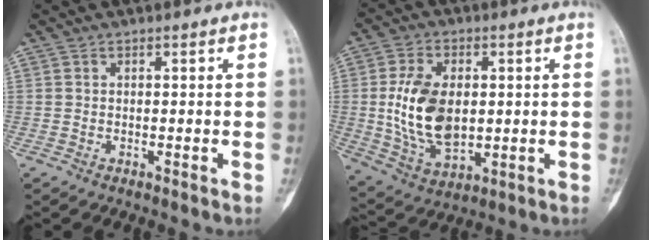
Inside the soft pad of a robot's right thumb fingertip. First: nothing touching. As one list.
[{"total": 14.3, "force": [0.6, 8.9, 11.2], "torque": [-0.196, -0.008, 0.023]}]